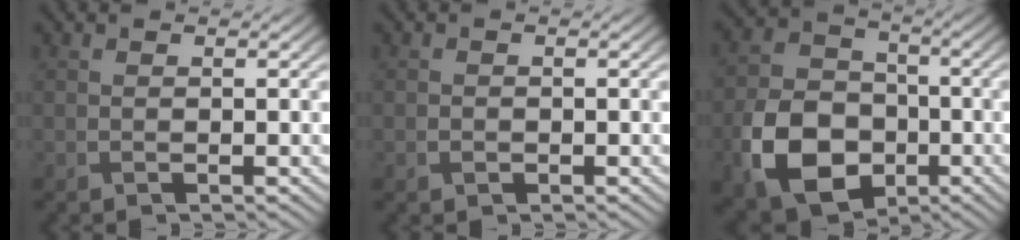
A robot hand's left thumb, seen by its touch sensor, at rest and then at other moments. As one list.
[{"total": 0.7, "force": [-0.4, 0.5, 0.2], "torque": [-0.005, -0.003, -0.007]}, {"total": 12.0, "force": [-4.5, 8.6, 6.9], "torque": [-0.167, -0.018, -0.094]}]